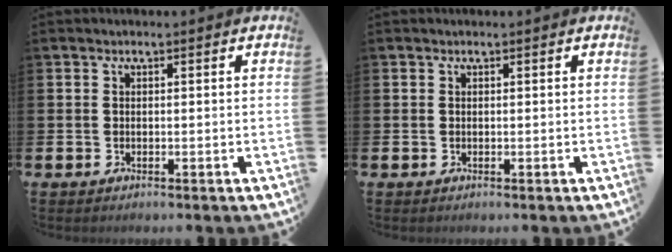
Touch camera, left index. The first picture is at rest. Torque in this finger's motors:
{"motor_torque": [0.51, -0.91, 0.00, 0.00]}